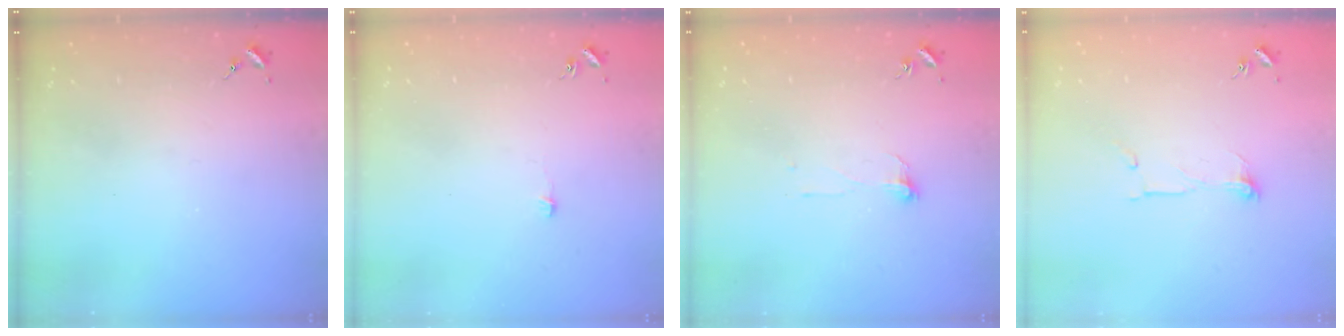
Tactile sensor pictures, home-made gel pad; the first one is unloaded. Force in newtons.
{"total": 3.2, "press": 3.1, "slide": 0.3}
{"total": 3.9, "press": 3.9, "slide": 0.3}
{"total": 5.6, "press": 5.6, "slide": 0.2}